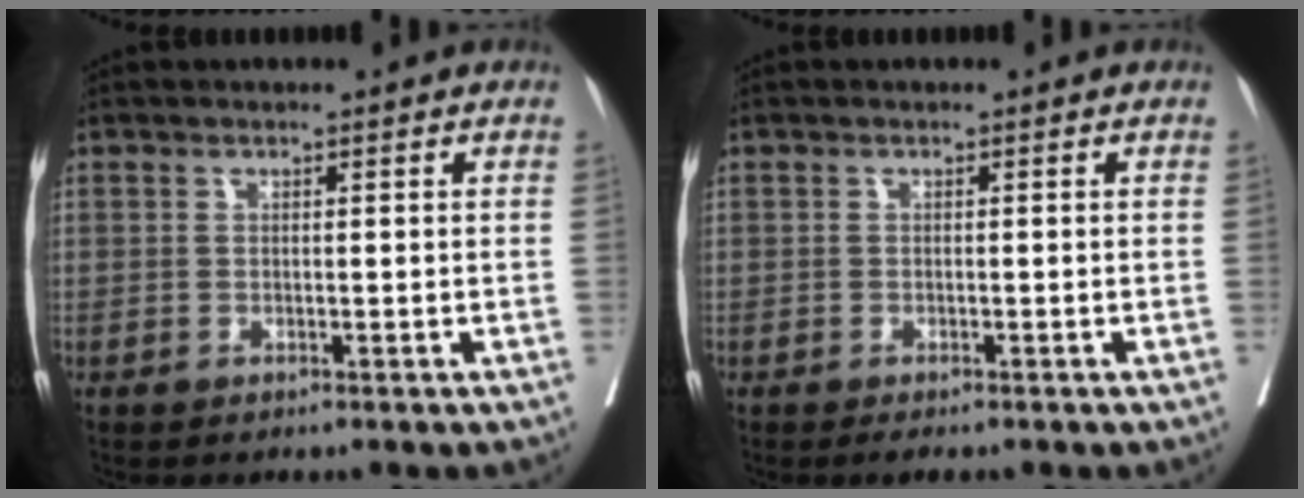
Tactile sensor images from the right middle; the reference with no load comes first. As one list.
[{"total": 1.2, "force": [-1.0, 0.3, 0.6], "torque": [-0.009, -0.003, -0.011]}]